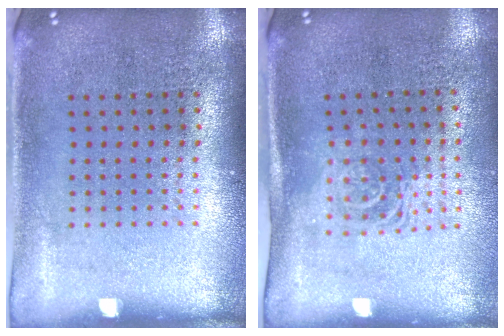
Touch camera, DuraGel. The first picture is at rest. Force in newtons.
{"total": 1.6, "press": 1.3, "slide": 1.0}